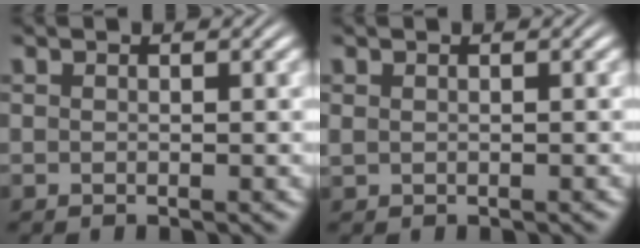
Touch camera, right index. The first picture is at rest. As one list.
[{"total": 0.5, "force": [0.1, 0.5, 0.3], "torque": [-0.015, -0.006, 0.008]}]